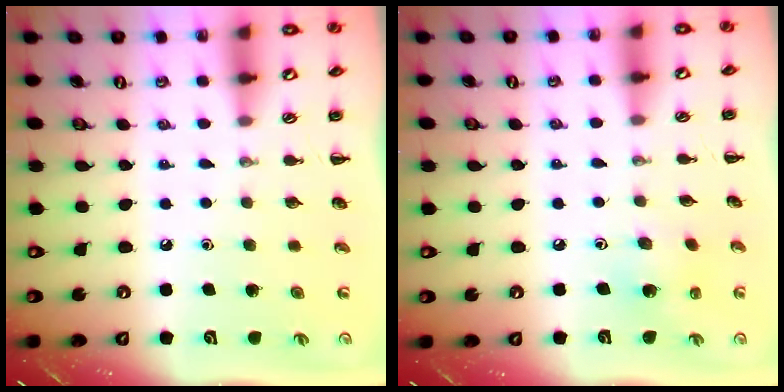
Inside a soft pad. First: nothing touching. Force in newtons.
{"total": 2.5, "press": 2.4, "slide": 0.7}